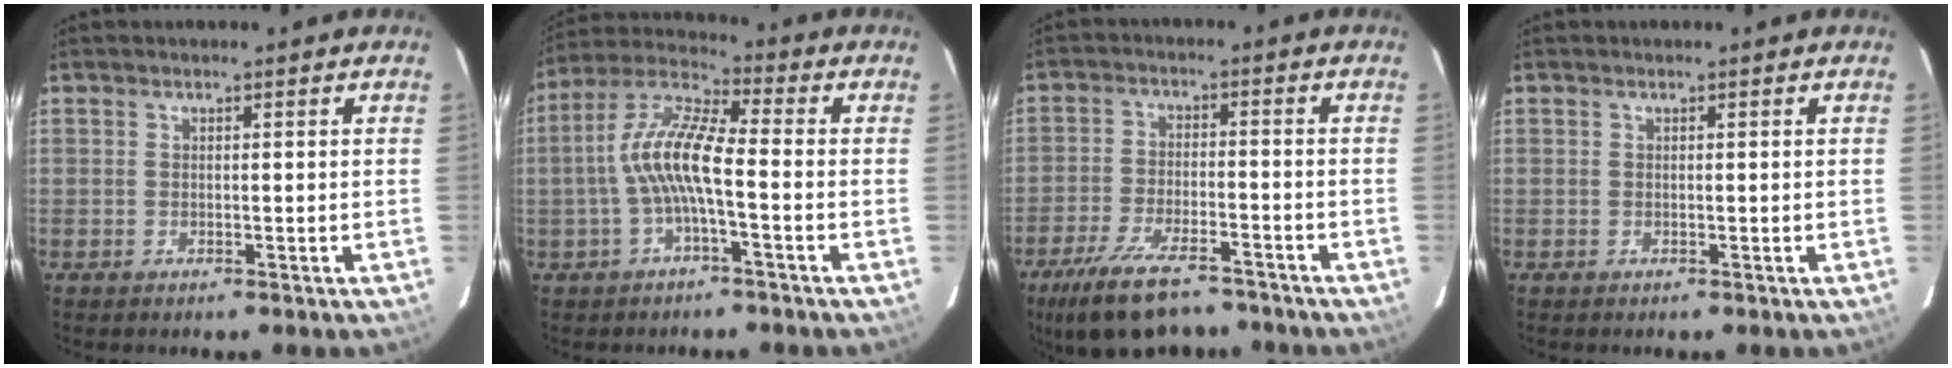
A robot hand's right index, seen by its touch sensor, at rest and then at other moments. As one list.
[{"total": 9.9, "force": [-1.8, 1.8, 9.5], "torque": [-0.208, 0.017, -0.036]}, {"total": 14.9, "force": [-11.3, 5.4, 8.0], "torque": [-0.178, -0.024, -0.190]}, {"total": 0.0}]